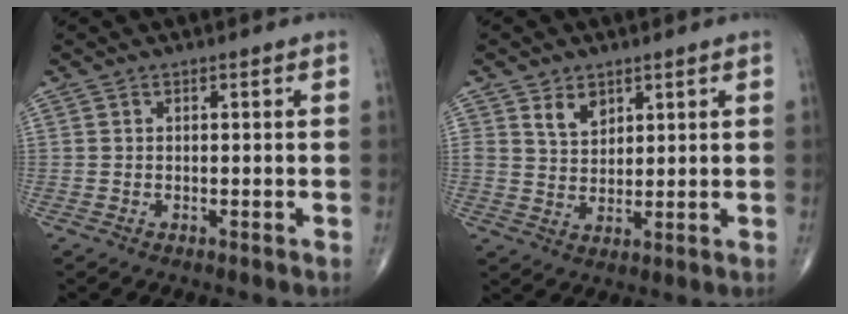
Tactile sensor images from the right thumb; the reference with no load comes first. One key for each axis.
{"total": 4.5, "fx": 2.7, "fy": 2.9, "fz": 2.0, "tx": -0.013, "ty": -0.021, "tz": 0.054}